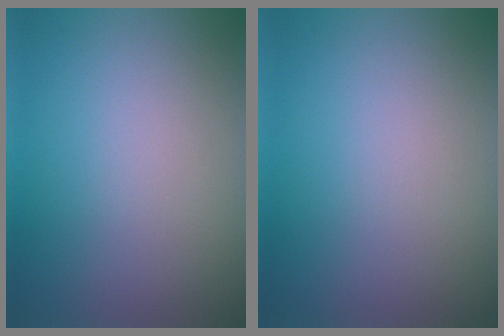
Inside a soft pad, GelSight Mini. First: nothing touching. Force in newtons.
{"total": 0.0}